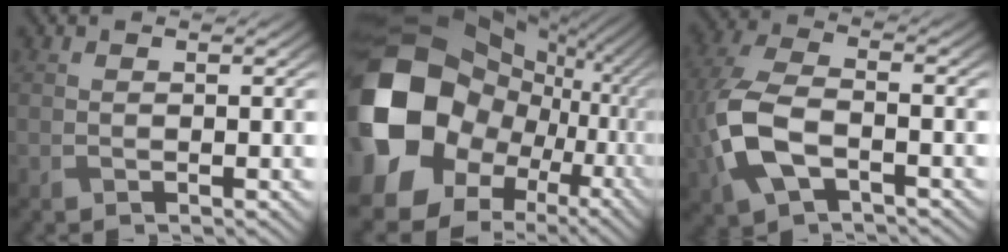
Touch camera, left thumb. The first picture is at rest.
{"total": 21.6, "force": [1.6, 18.3, 11.3], "torque": [-0.299, -0.048, 0.073]}
{"total": 10.0, "force": [-2.6, 5.8, 7.7], "torque": [-0.212, -0.014, -0.054]}